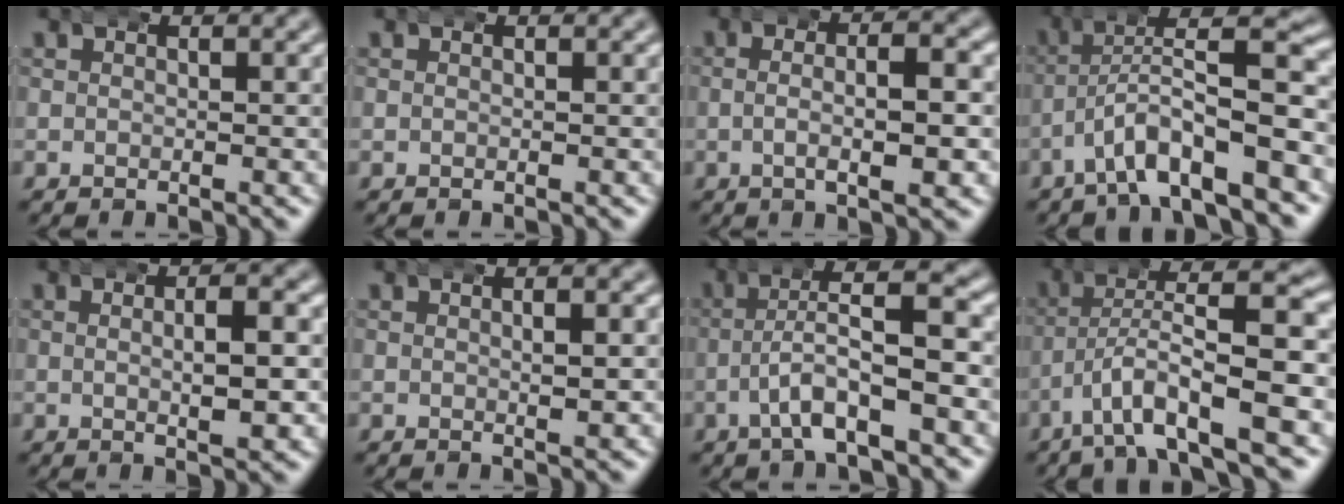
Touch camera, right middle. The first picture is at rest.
{"total": 0.0}
{"total": 4.6, "force": [0.0, 1.3, 4.4], "torque": [-0.056, 0.009, -0.006]}
{"total": 6.8, "force": [-1.7, 2.4, 6.2], "torque": [-0.110, 0.000, -0.022]}
{"total": 3.8, "force": [0.6, 0.9, 3.6], "torque": [-0.048, 0.011, 0.004]}
{"total": 1.5, "force": [0.4, 0.5, 1.4], "torque": [-0.014, 0.008, 0.001]}
{"total": 5.3, "force": [-1.2, 1.5, 5.0], "torque": [-0.073, 0.010, -0.028]}
{"total": 7.4, "force": [-2.5, 2.3, 6.6], "torque": [-0.119, -0.002, -0.036]}